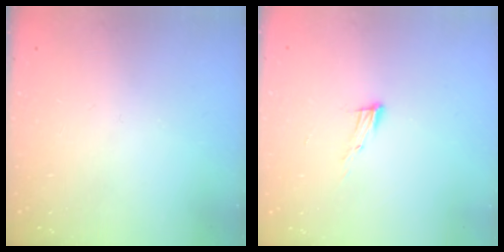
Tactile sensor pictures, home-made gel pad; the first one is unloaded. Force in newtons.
{"total": 7.7, "press": 7.6, "slide": 1.2}